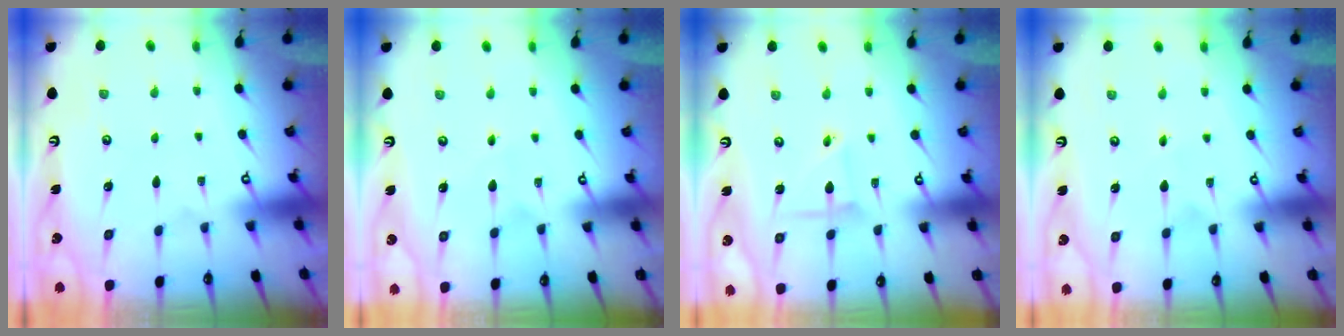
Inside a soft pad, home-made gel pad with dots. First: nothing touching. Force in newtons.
{"total": 3.9, "press": 3.9, "slide": 0.2}
{"total": 2.8, "press": 2.8, "slide": 0.3}
{"total": 2.7, "press": 2.7, "slide": 0.2}